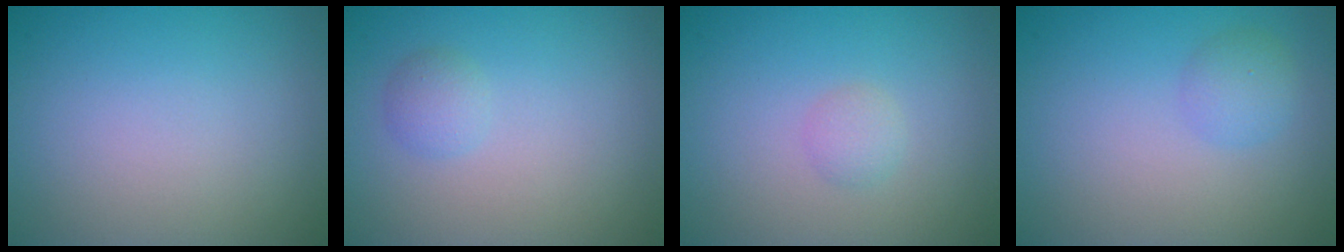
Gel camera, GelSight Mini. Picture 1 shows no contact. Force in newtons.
{"total": 1.3, "press": 1.3, "slide": 0.0}
{"total": 1.1, "press": 1.1, "slide": 0.0}
{"total": 1.6, "press": 1.6, "slide": 0.1}